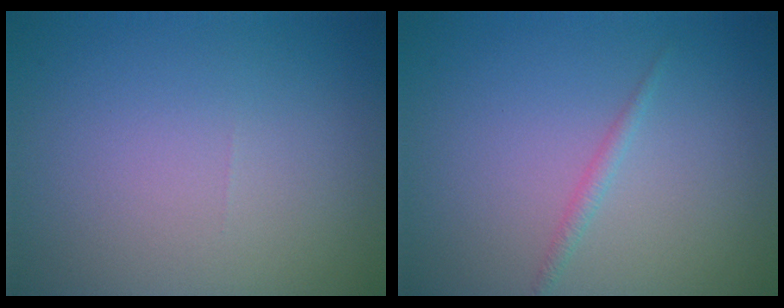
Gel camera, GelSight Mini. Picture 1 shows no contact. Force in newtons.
{"total": 0.9, "press": 0.9, "slide": 0.0}